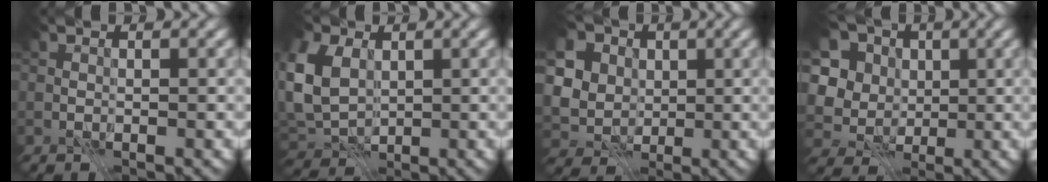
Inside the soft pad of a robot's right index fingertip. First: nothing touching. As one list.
[{"total": 7.0, "force": [1.2, 5.2, 4.5], "torque": [-0.117, 0.010, 0.015]}, {"total": 10.6, "force": [3.0, 8.8, 5.1], "torque": [-0.116, 0.018, 0.027]}, {"total": 9.6, "force": [1.9, 8.4, 4.3], "torque": [-0.122, 0.026, 0.004]}]